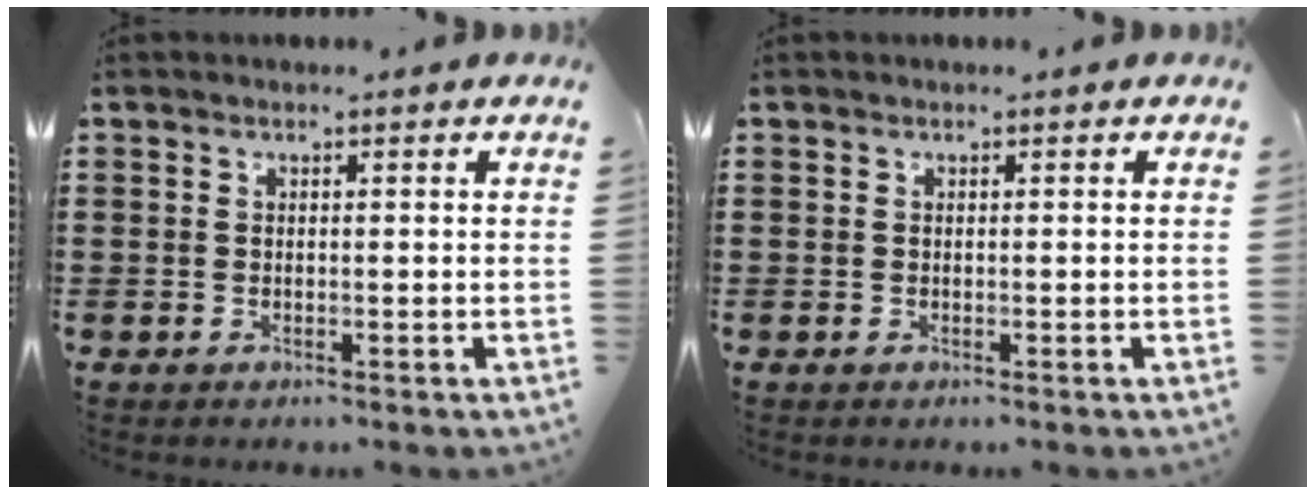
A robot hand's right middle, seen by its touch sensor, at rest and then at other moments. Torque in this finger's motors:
{"motor_torque": [0.00, 0.00, 0.00, 0.00]}